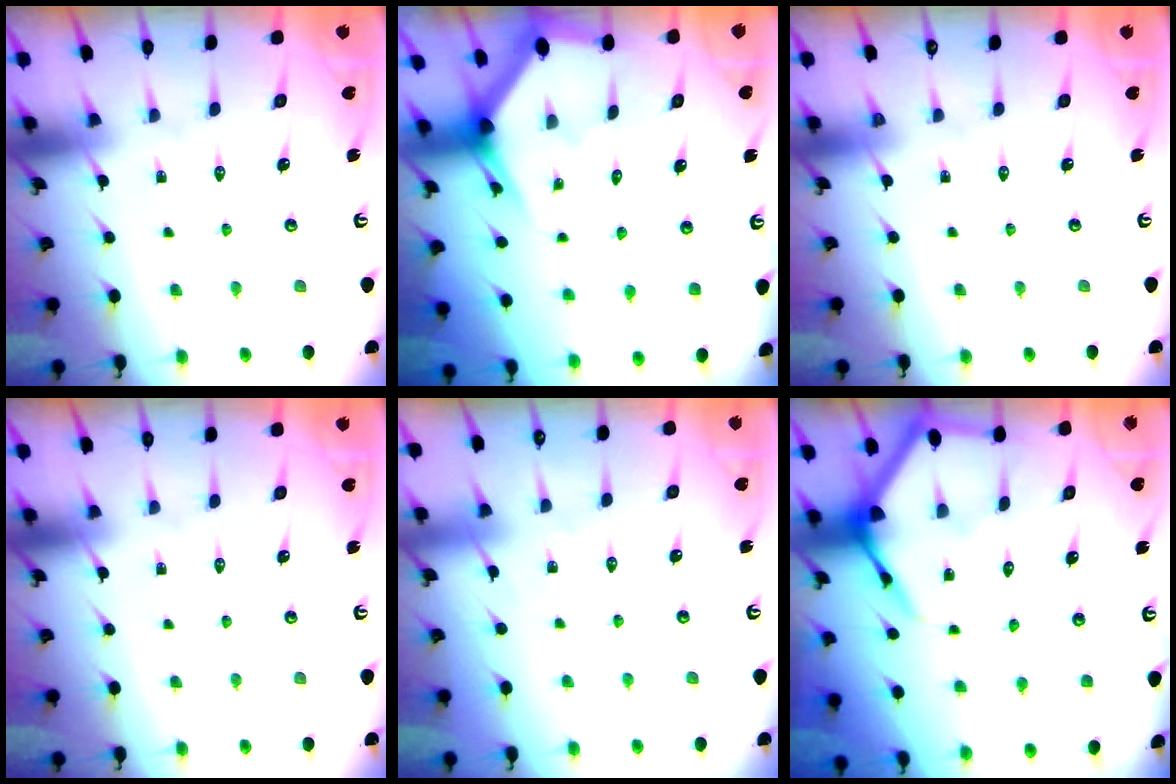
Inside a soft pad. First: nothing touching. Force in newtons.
{"total": 2.7, "press": 2.7, "slide": 0.0}
{"total": 0.0}
{"total": 0.0}
{"total": 2.1, "press": 2.1, "slide": 0.3}
{"total": 6.9, "press": 6.8, "slide": 0.8}